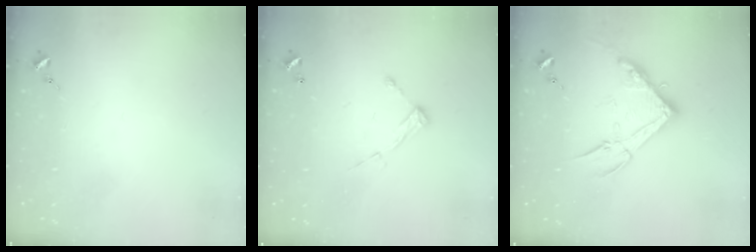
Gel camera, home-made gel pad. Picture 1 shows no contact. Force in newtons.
{"total": 6.5, "press": 6.4, "slide": 0.6}
{"total": 15.2, "press": 15.2, "slide": 0.6}